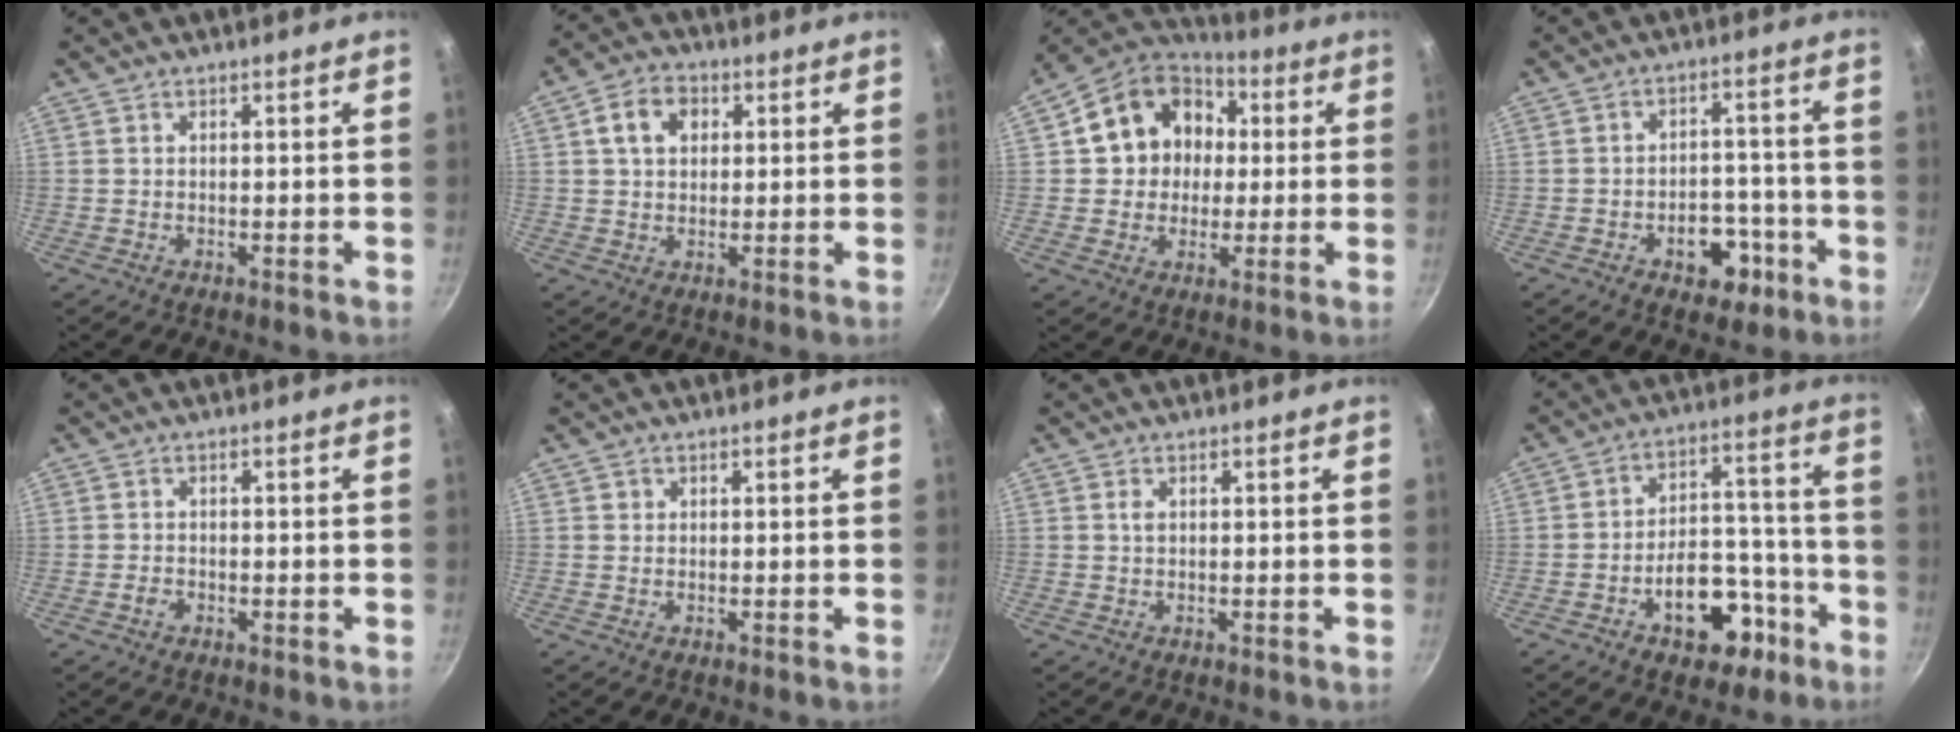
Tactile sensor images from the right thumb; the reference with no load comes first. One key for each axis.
{"total": 7.0, "fx": 2.0, "fy": 5.3, "fz": 4.1, "tx": -0.051, "ty": 0.007, "tz": 0.026}
{"total": 15.9, "fx": 2.5, "fy": 13.6, "fz": 7.9, "tx": -0.105, "ty": 0.028, "tz": 0.033}
{"total": 8.7, "fx": -4.0, "fy": 5.7, "fz": 5.2, "tx": -0.033, "ty": 0.030, "tz": -0.050}
{"total": 1.0, "fx": -0.5, "fy": 0.6, "fz": 0.7, "tx": -0.015, "ty": 0.004, "tz": -0.012}
{"total": 0.7, "fx": 0.2, "fy": 0.6, "fz": 0.1, "tx": 0.005, "ty": 0.002, "tz": 0.001}
{"total": 1.0, "fx": 0.2, "fy": 0.6, "fz": 0.7, "tx": -0.012, "ty": 0.002, "tz": 0.003}
{"total": 14.7, "fx": -7.1, "fy": 8.9, "fz": 9.3, "tx": -0.093, "ty": 0.073, "tz": -0.092}